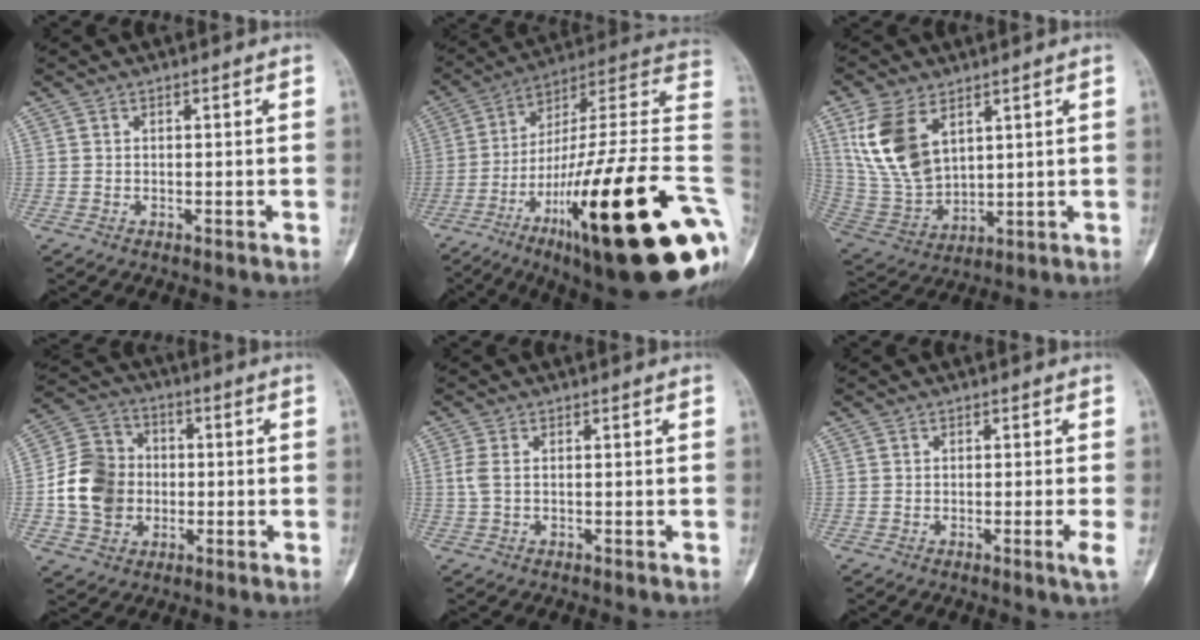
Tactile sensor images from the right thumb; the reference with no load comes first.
{"total": 34.8, "force": [-9.6, 6.6, 32.8], "torque": [-0.419, 0.062, -0.157]}
{"total": 14.3, "force": [6.1, 8.4, 9.9], "torque": [-0.190, -0.025, 0.139]}
{"total": 13.2, "force": [-1.3, 11.2, 6.8], "torque": [-0.106, 0.020, -0.030]}
{"total": 2.4, "force": [0.2, 1.3, 2.0], "torque": [-0.064, 0.003, 0.002]}
{"total": 1.9, "force": [-0.5, -0.5, 1.8], "torque": [-0.035, -0.007, -0.010]}